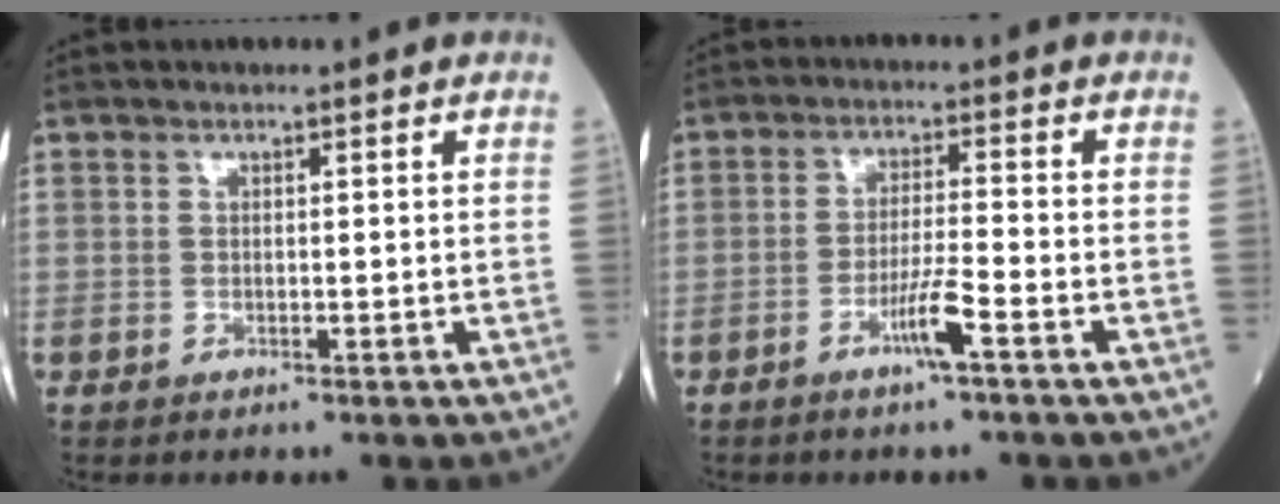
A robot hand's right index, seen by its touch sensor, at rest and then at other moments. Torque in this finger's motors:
{"motor_torque": [0.97, -0.39, 0.54, 0.17]}